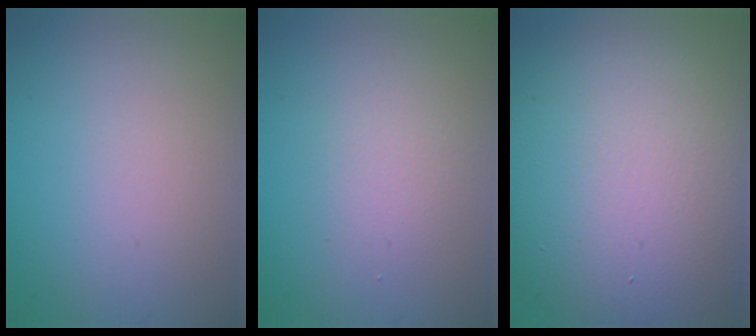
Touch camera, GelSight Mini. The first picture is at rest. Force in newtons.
{"total": 1.7, "press": 1.7, "slide": 0.2}
{"total": 13.4, "press": 13.4, "slide": 0.5}